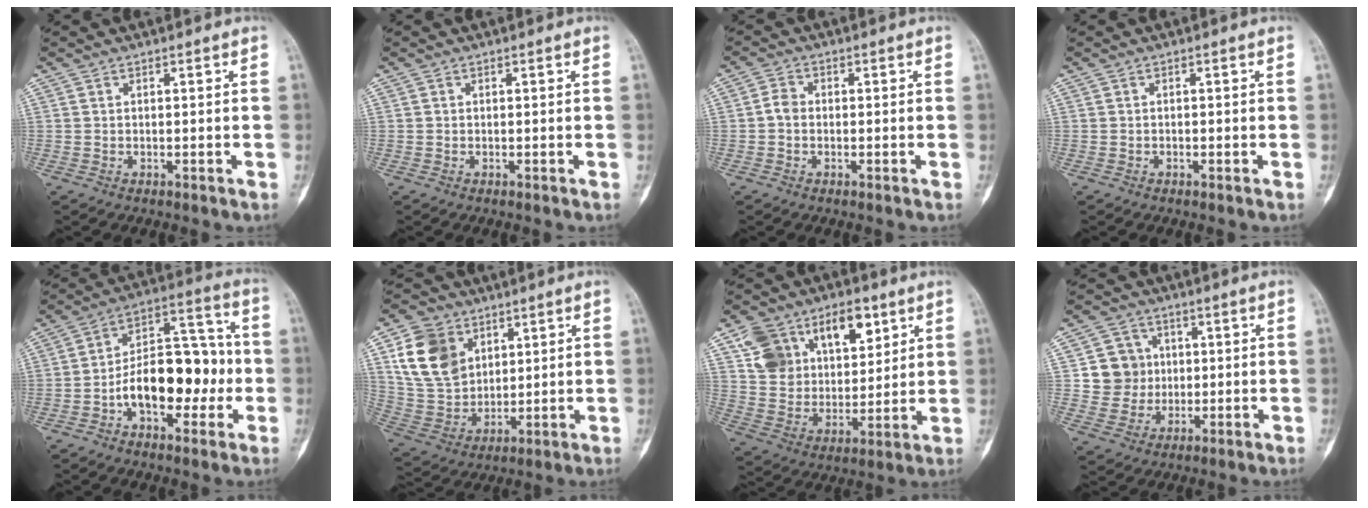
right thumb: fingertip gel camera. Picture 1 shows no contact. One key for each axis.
{"total": 0.0}
{"total": 2.4, "fx": -0.4, "fy": 1.9, "fz": 1.4, "tx": -0.022, "ty": 0.007, "tz": -0.015}
{"total": 0.0}
{"total": 17.1, "fx": -3.6, "fy": 9.8, "fz": 13.6, "tx": -0.185, "ty": 0.054, "tz": -0.060}
{"total": 14.1, "fx": 5.8, "fy": 10.6, "fz": 7.4, "tx": -0.116, "ty": -0.018, "tz": 0.121}
{"total": 17.5, "fx": 8.4, "fy": 11.5, "fz": 10.1, "tx": -0.128, "ty": -0.019, "tz": 0.157}
{"total": 8.2, "fx": 1.0, "fy": 7.9, "fz": 1.7, "tx": 0.010, "ty": 0.007, "tz": 0.017}